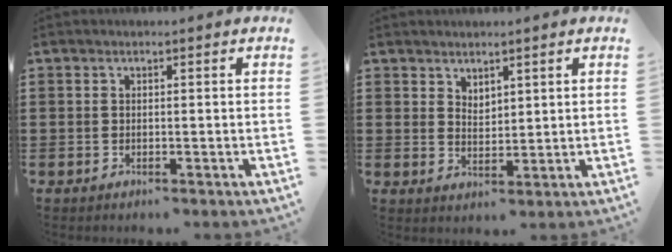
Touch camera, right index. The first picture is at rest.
{"total": 2.3, "force": [2.2, 0.8, 0.1], "torque": [-0.007, -0.001, 0.044]}